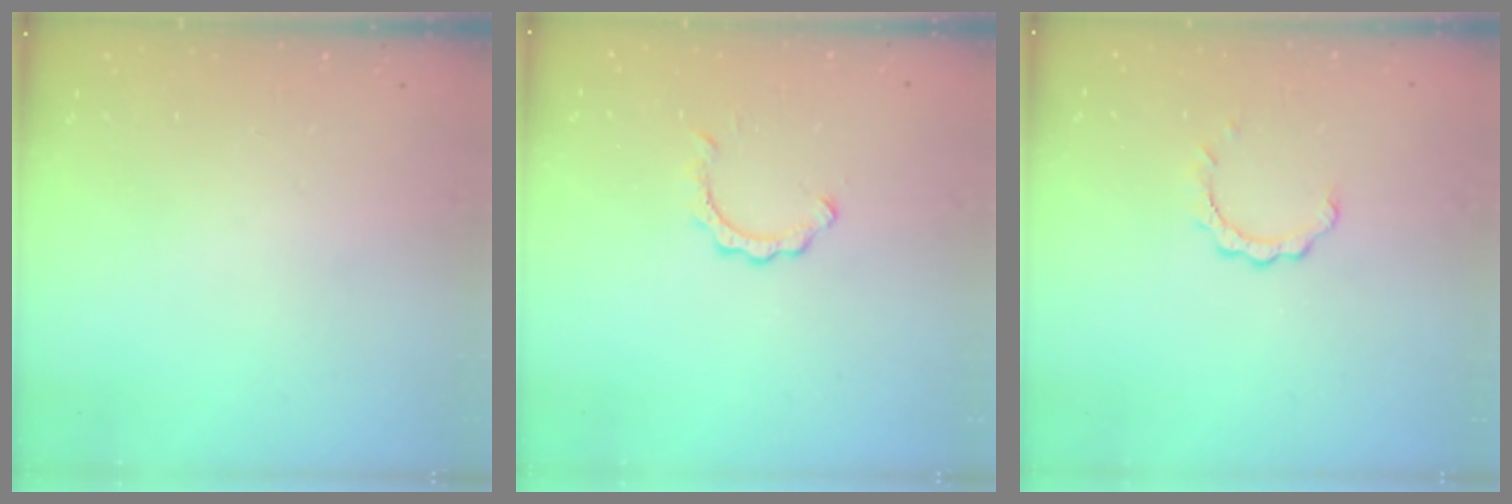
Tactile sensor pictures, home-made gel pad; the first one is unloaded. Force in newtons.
{"total": 2.3, "press": 2.3, "slide": 0.3}
{"total": 3.8, "press": 3.7, "slide": 0.3}